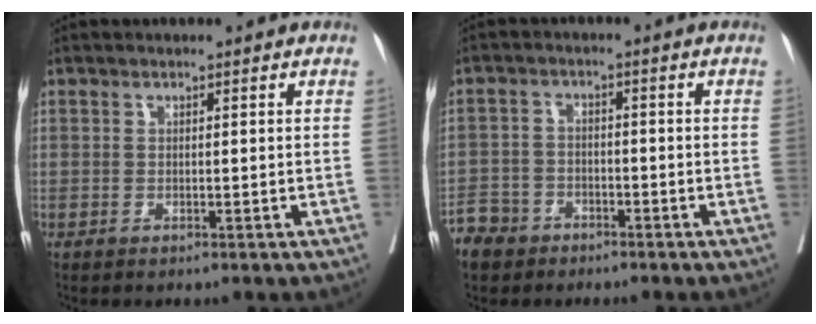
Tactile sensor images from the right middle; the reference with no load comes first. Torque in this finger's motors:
{"motor_torque": [0.38, -0.34, 0.04, 0.04]}